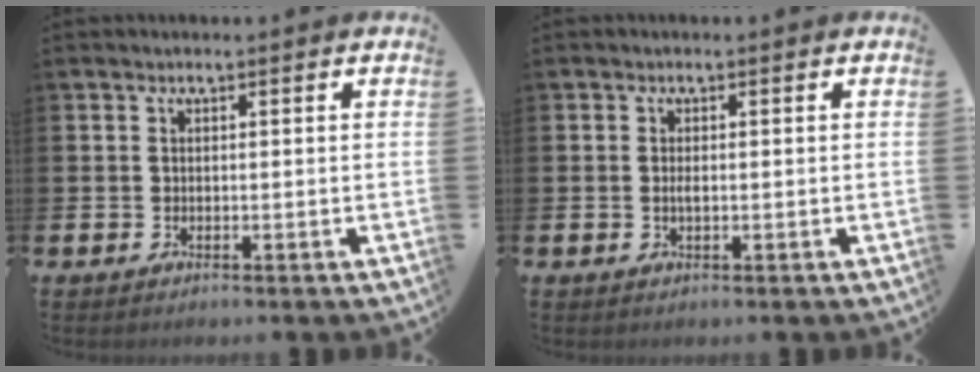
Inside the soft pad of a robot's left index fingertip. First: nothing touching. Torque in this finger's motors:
{"motor_torque": [0.28, 0.24, 0.01, 0.01]}